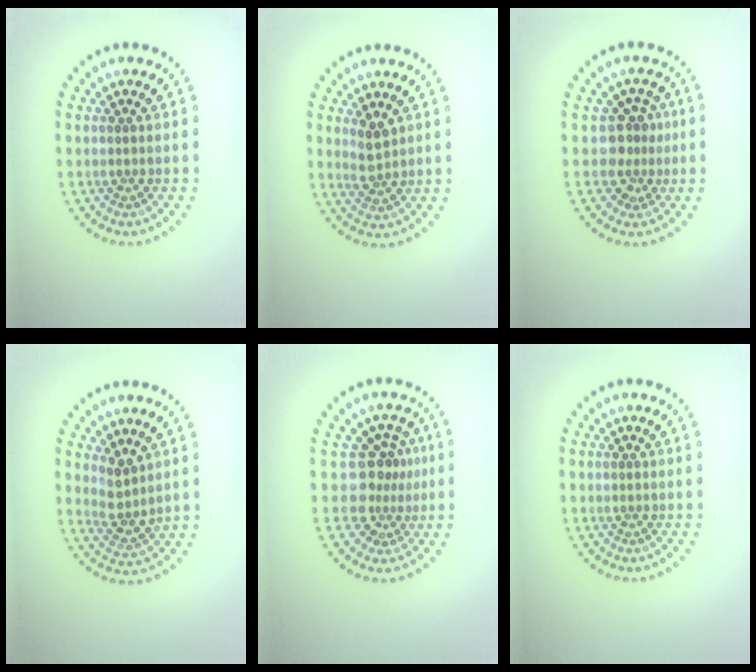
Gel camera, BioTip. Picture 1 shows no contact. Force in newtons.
{"total": 2.1, "press": 1.9, "slide": 0.8}
{"total": 2.8, "press": 2.2, "slide": 1.7}
{"total": 2.6, "press": 2.1, "slide": 1.6}
{"total": 3.4, "press": 2.4, "slide": 2.5}
{"total": 0.0}